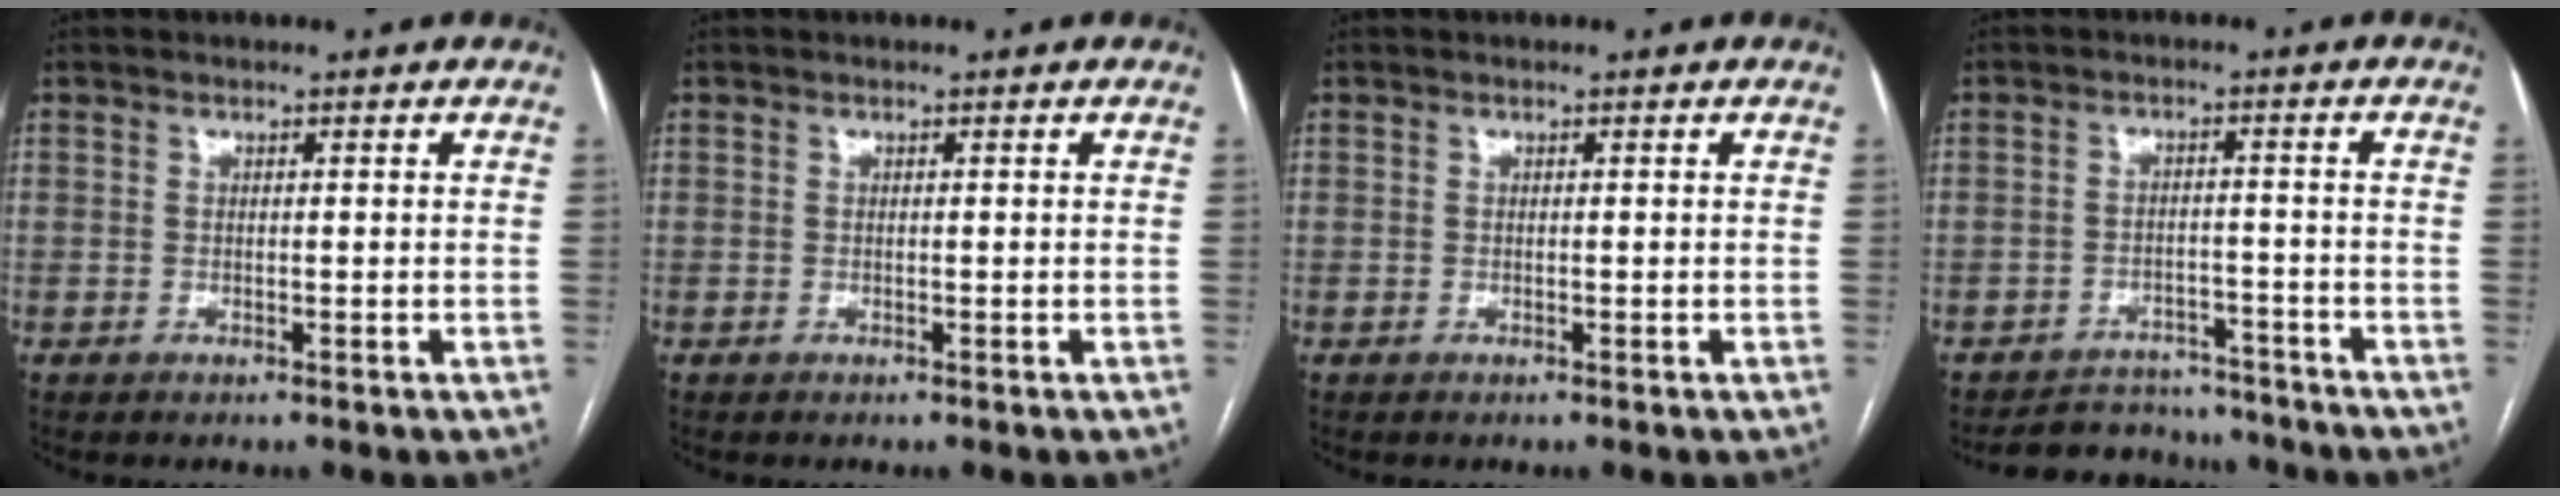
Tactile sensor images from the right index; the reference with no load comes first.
{"total": 0.0}
{"total": 0.0}
{"total": 8.7, "force": [-8.2, 2.8, 0.4], "torque": [0.006, 0.012, -0.113]}